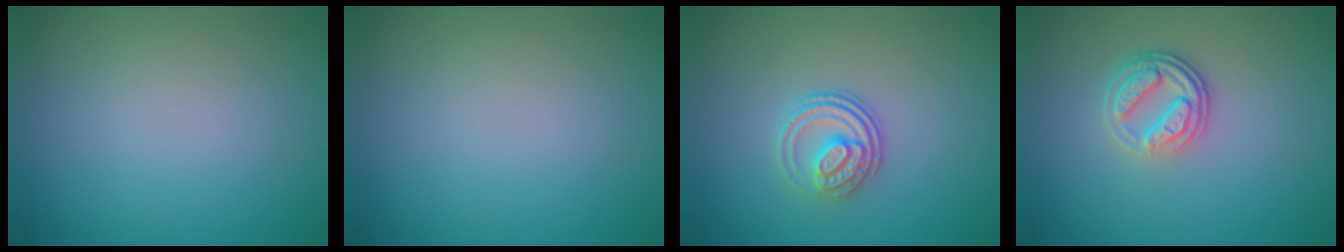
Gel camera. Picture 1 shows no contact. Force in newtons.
{"total": 0.0}
{"total": 2.9, "press": 2.4, "slide": 1.6}
{"total": 3.8, "press": 2.7, "slide": 2.7}